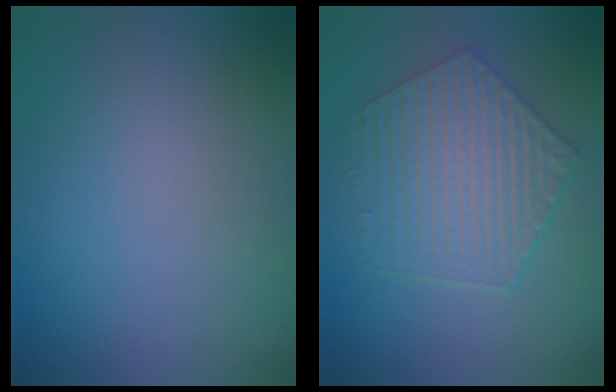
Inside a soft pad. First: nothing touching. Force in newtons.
{"total": 5.4, "press": 4.5, "slide": 2.9}